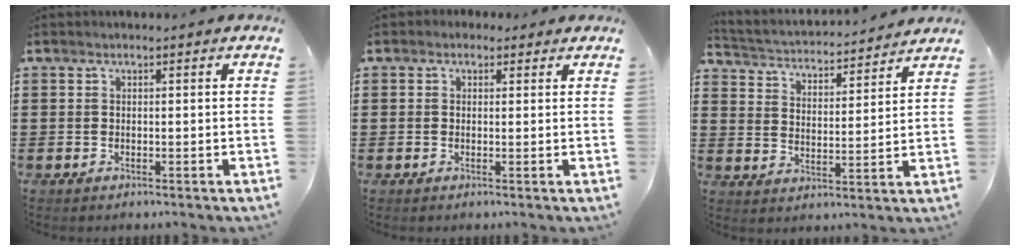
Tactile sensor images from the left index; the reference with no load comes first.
{"total": 1.2, "force": [0.6, 1.0, 0.4], "torque": [-0.011, 0.008, 0.011]}
{"total": 3.1, "force": [3.1, 0.2, 0.1], "torque": [-0.023, -0.029, 0.046]}